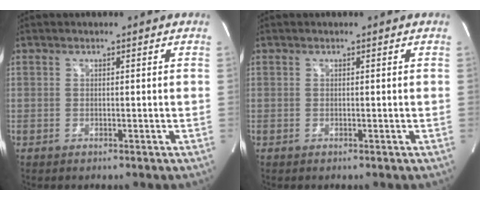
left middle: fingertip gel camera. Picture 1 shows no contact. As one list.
[{"total": 0.0}]